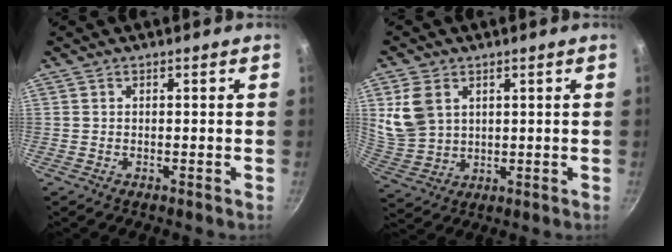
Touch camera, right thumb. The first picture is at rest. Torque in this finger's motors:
{"motor_torque": [0.46, 2.79, 1.33, 0.11, 0.35]}